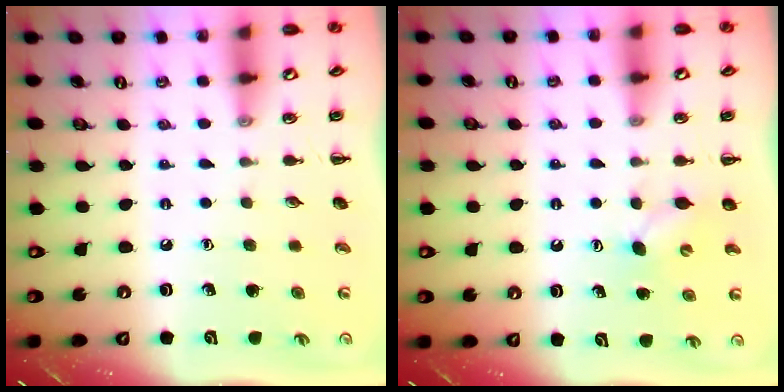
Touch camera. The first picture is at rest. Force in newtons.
{"total": 3.7, "press": 3.6, "slide": 0.6}